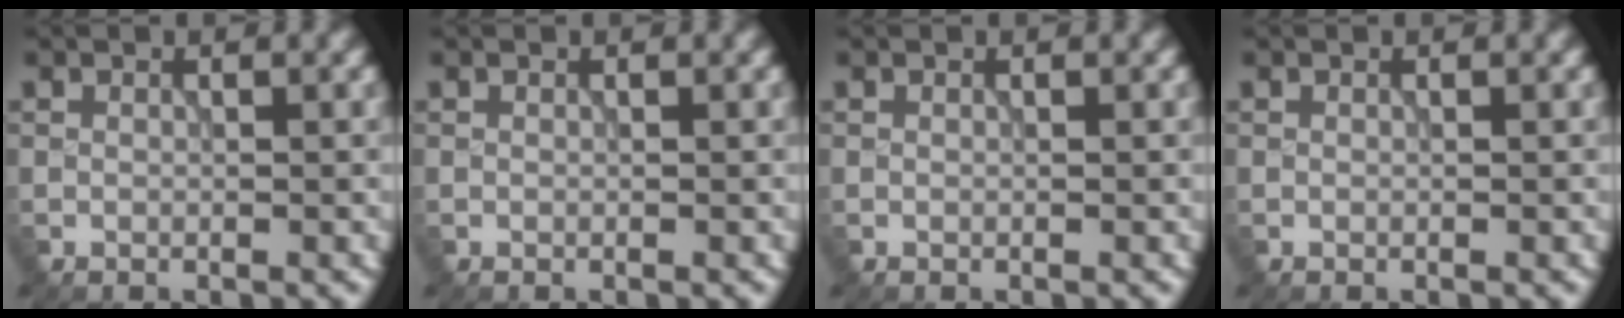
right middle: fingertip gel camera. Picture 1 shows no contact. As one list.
[{"total": 0.0}, {"total": 0.0}, {"total": 0.0}]